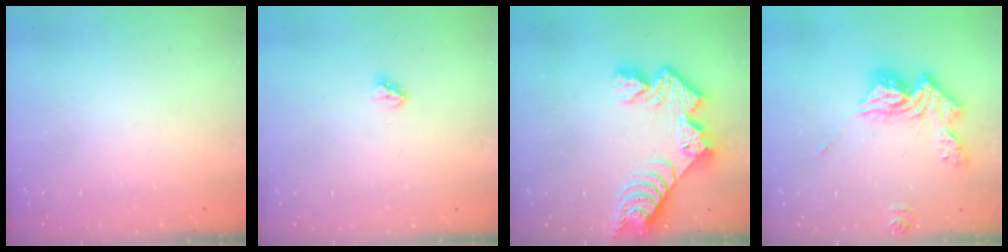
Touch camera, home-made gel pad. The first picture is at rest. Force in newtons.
{"total": 2.9, "press": 2.9, "slide": 0.2}
{"total": 11.9, "press": 11.8, "slide": 1.0}
{"total": 14.4, "press": 14.4, "slide": 1.5}